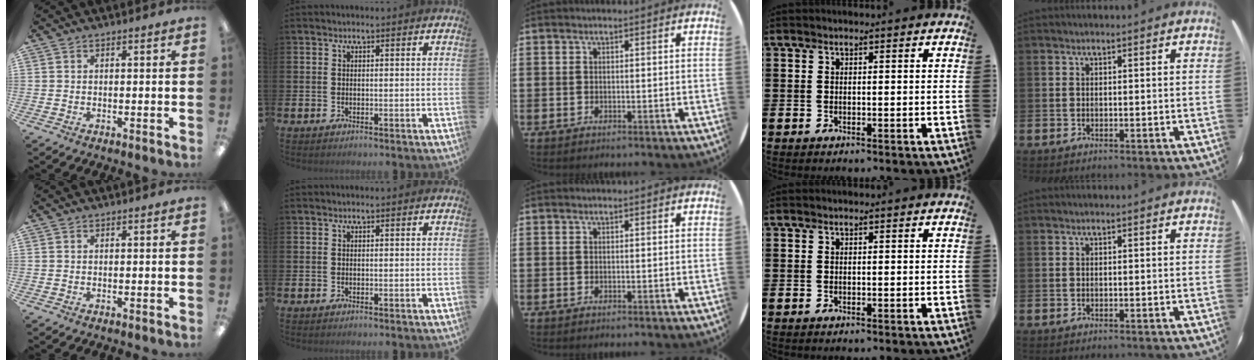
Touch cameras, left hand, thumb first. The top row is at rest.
{}